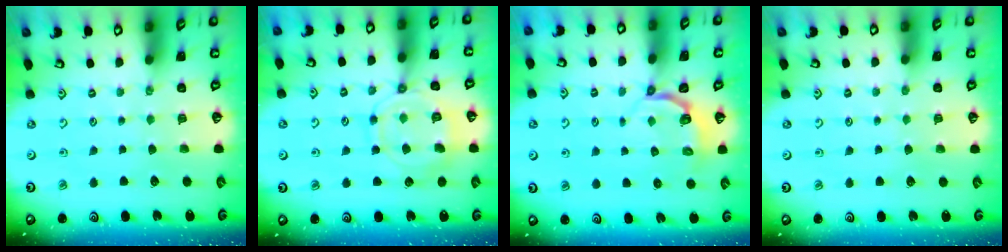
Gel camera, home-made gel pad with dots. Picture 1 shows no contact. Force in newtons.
{"total": 12.5, "press": 12.4, "slide": 1.3}
{"total": 3.5, "press": 2.6, "slide": 2.3}
{"total": 0.8, "press": 0.8, "slide": 0.1}